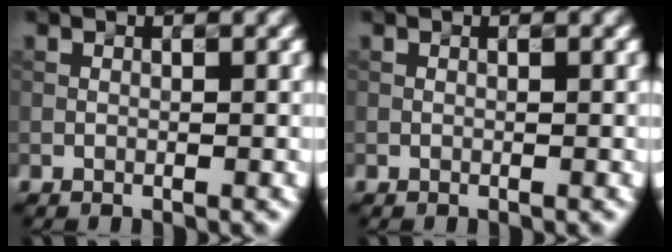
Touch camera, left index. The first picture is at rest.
{"total": 0.0}